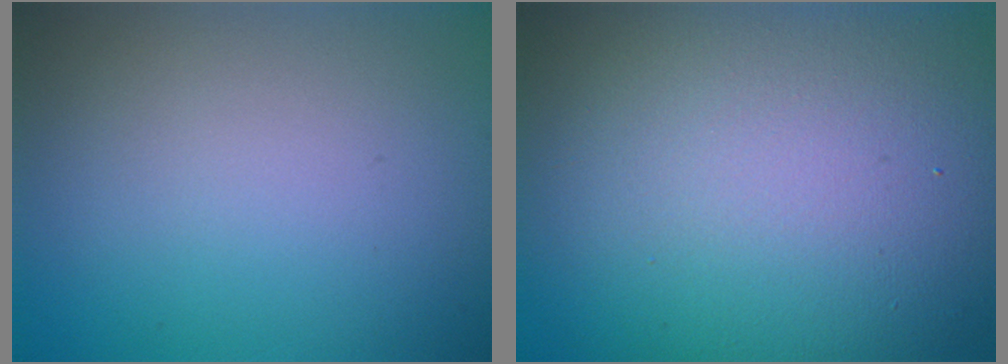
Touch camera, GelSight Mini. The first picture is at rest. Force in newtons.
{"total": 18.0, "press": 18.0, "slide": 0.8}